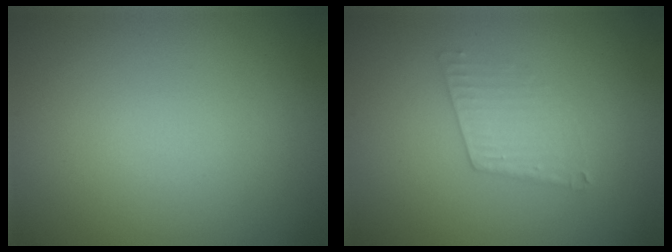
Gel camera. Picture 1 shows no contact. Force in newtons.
{"total": 2.1, "press": 2.1, "slide": 0.3}